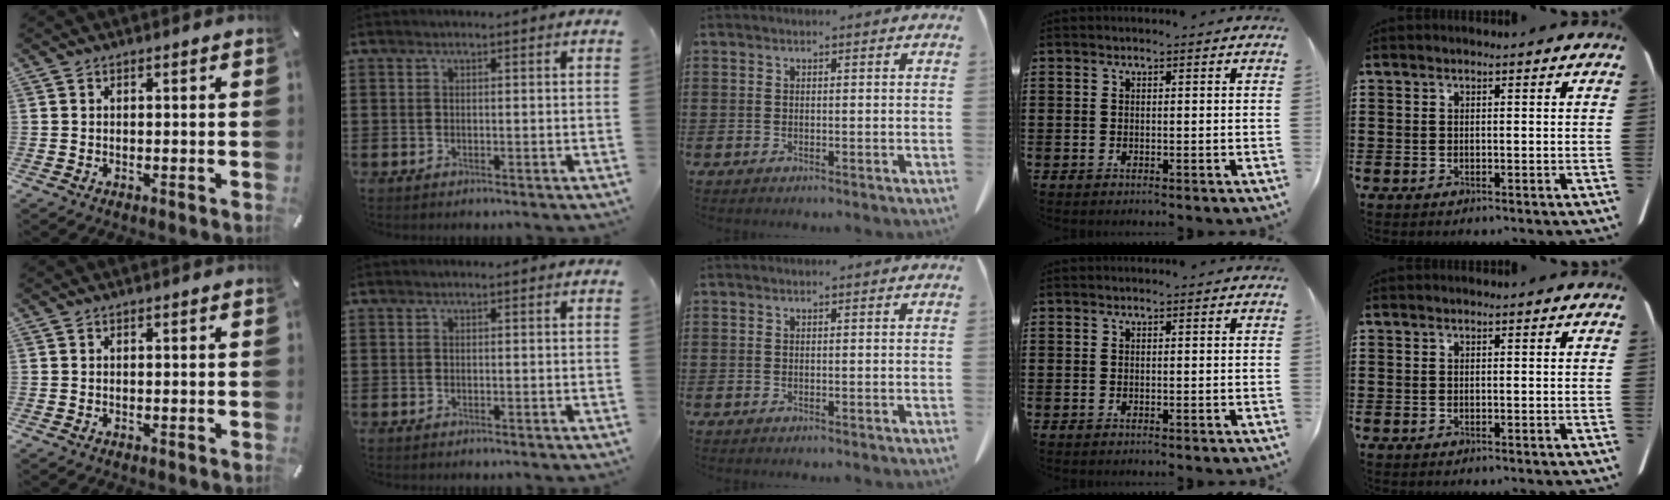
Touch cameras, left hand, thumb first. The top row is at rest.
{}